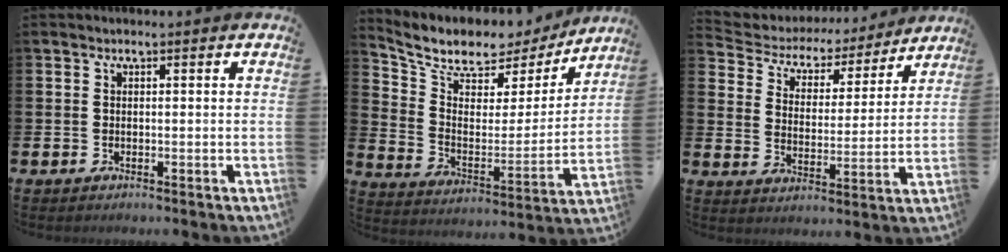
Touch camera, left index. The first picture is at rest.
{"total": 8.2, "force": [7.2, 3.6, 1.7], "torque": [-0.073, -0.052, 0.124]}
{"total": 5.4, "force": [4.7, 2.5, 0.7], "torque": [-0.039, -0.039, 0.075]}